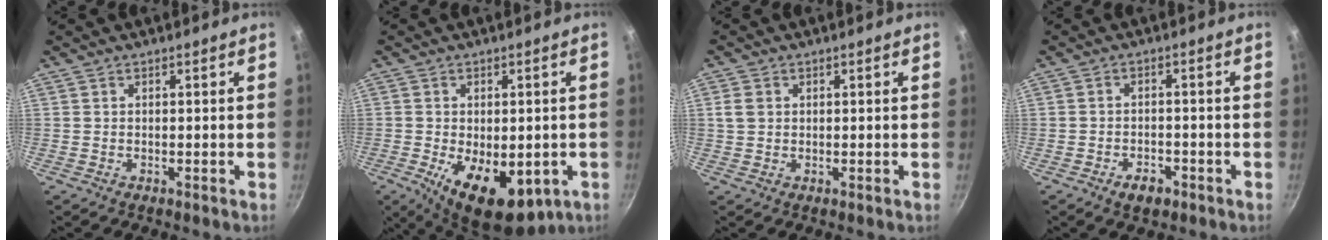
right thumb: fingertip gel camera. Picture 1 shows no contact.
{"total": 14.6, "force": [-4.4, 7.6, 11.6], "torque": [-0.150, -0.012, -0.047]}
{"total": 2.7, "force": [0.6, 2.1, 1.6], "torque": [-0.024, 0.005, 0.013]}
{"total": 4.0, "force": [-2.4, 2.3, 2.2], "torque": [-0.029, 0.019, -0.035]}